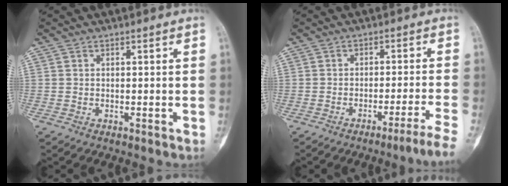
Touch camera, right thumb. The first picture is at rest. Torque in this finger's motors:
{"motor_torque": [1.01, -0.49, 0.62, -0.29, 0.00]}